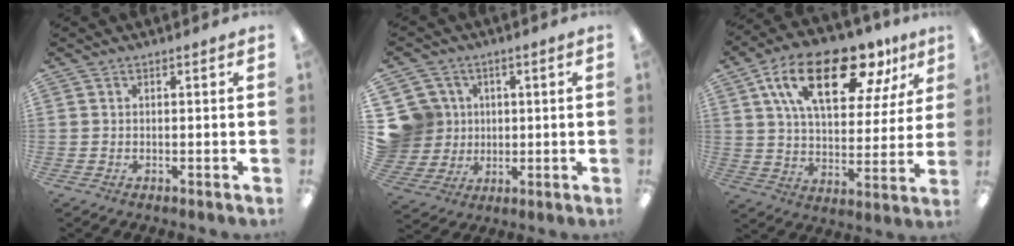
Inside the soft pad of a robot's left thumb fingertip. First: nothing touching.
{"total": 10.4, "force": [2.3, 10.0, 1.6], "torque": [-0.071, -0.002, 0.056]}
{"total": 21.9, "force": [12.1, 10.5, 14.9], "torque": [-0.244, -0.039, 0.200]}